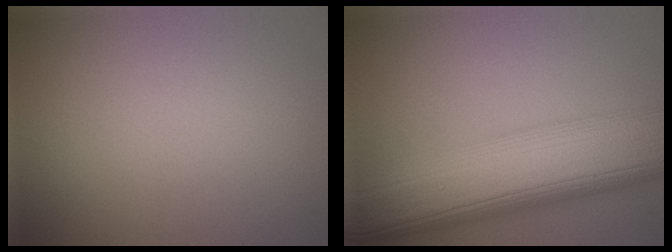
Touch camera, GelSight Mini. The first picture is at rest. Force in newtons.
{"total": 12.5, "press": 12.5, "slide": 0.0}